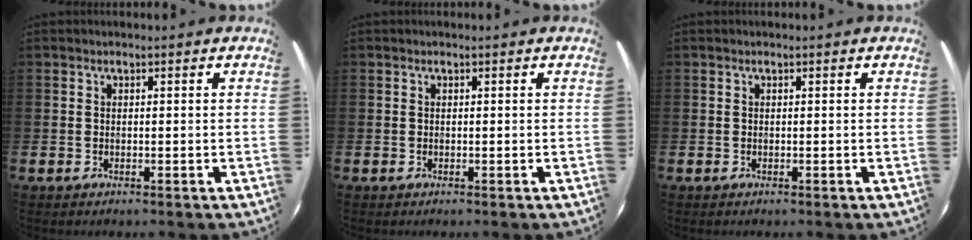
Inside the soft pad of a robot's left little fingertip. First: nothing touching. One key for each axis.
{"total": 0.0}
{"total": 0.0}